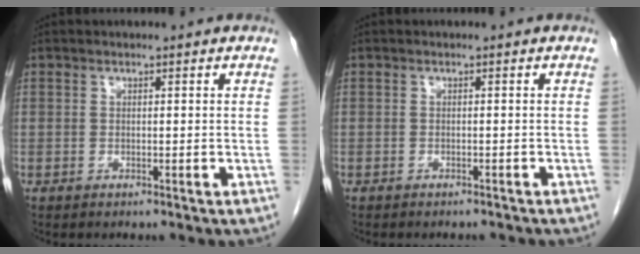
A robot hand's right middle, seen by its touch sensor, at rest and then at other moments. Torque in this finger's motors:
{"motor_torque": [0.03, -0.02, 0.01, 0.01]}